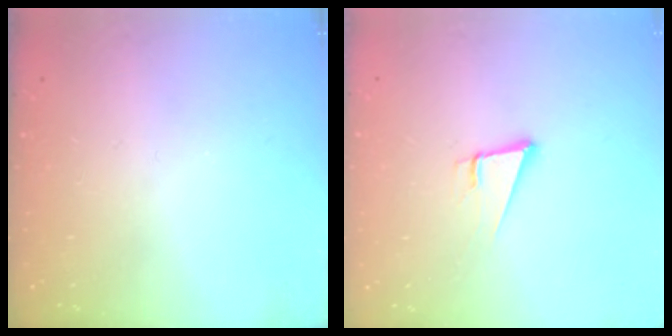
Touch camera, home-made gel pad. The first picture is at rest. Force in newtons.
{"total": 5.0, "press": 4.4, "slide": 2.4}